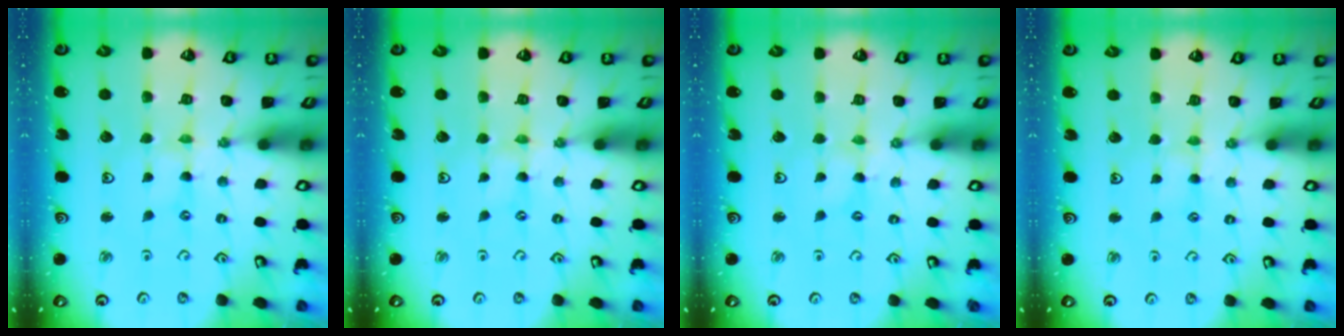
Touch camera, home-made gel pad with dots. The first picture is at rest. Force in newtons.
{"total": 0.0}
{"total": 0.7, "press": 0.6, "slide": 0.2}
{"total": 2.6, "press": 2.6, "slide": 0.4}